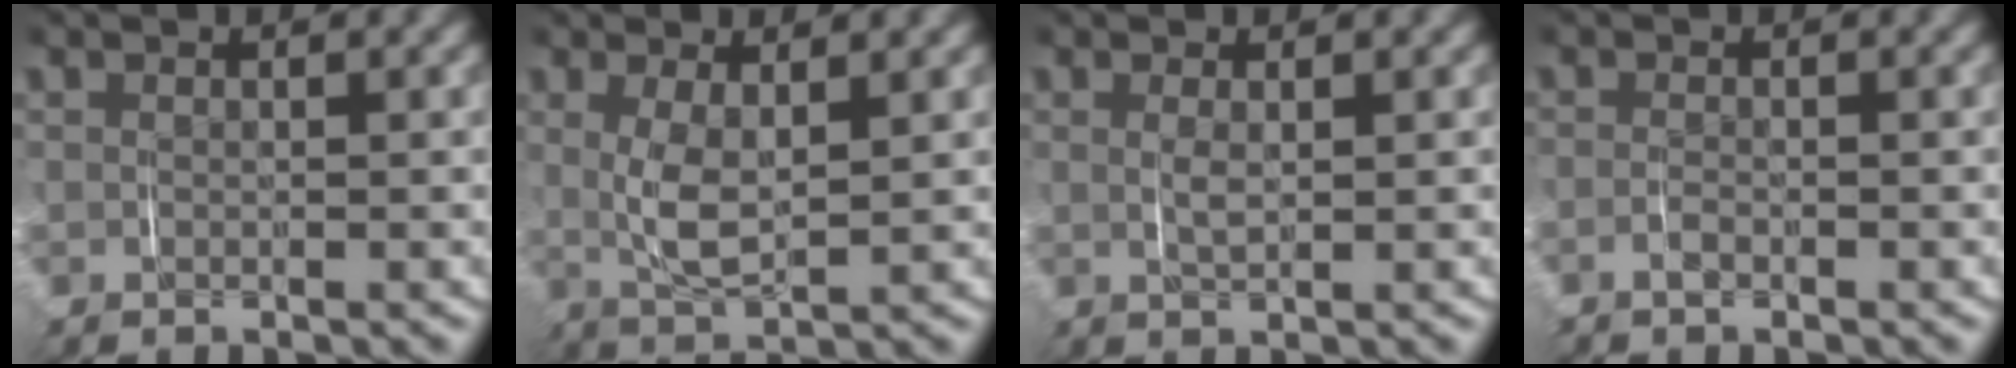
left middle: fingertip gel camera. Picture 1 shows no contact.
{"total": 3.7, "force": [0.5, 1.5, 3.4], "torque": [-0.075, -0.010, 0.013]}
{"total": 1.0, "force": [0.1, 0.0, 1.0], "torque": [-0.023, -0.003, 0.006]}
{"total": 1.2, "force": [-1.1, -0.2, 0.1], "torque": [-0.008, -0.003, -0.021]}